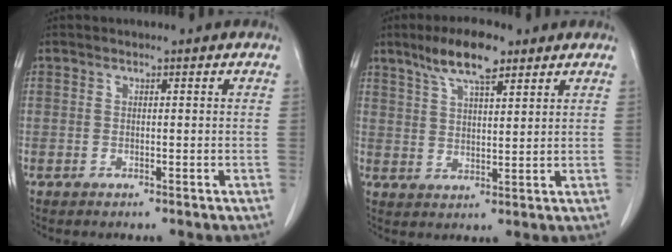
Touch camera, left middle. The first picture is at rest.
{"total": 8.2, "force": [5.7, 1.9, 5.7], "torque": [-0.109, 0.011, 0.102]}